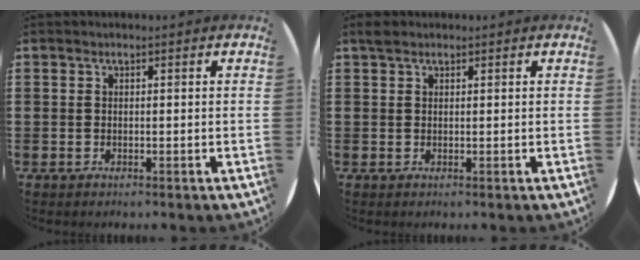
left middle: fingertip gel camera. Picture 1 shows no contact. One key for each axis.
{"total": 1.0, "fx": 0.8, "fy": 0.5, "fz": 0.3, "tx": 0.001, "ty": 0.002, "tz": 0.013}